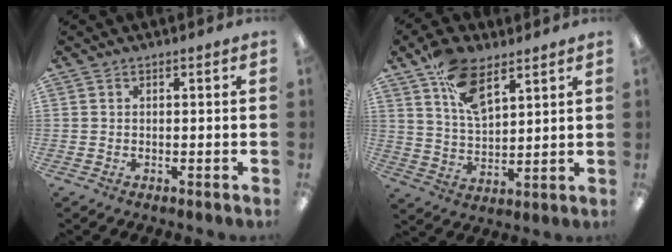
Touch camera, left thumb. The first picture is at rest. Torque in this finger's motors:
{"motor_torque": [0.76, -0.04, 0.85, -0.82, 0.08]}